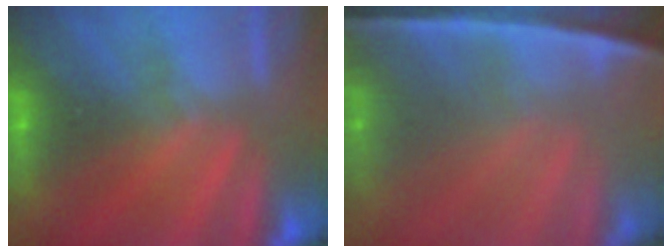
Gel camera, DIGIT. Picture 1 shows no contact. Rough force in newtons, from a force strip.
{"total": 7.2}